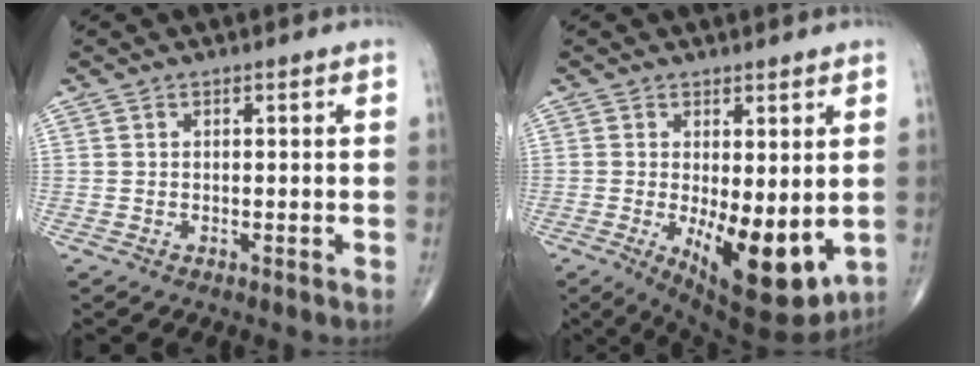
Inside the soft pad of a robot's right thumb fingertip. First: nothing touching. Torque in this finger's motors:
{"motor_torque": [1.34, 2.63, 0.34, -0.14, 0.35]}